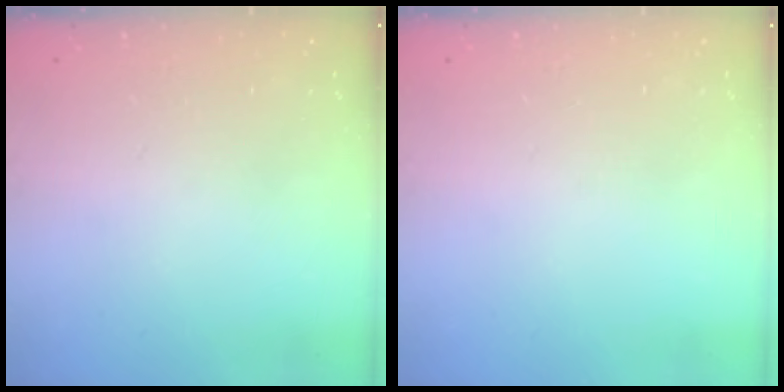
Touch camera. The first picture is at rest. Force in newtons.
{"total": 0.0}